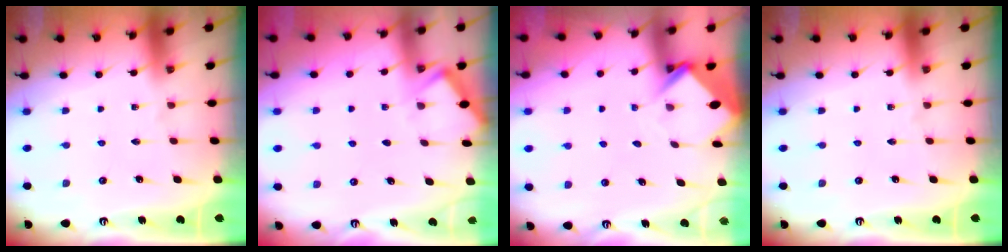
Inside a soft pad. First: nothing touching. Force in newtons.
{"total": 2.1, "press": 2.1, "slide": 0.3}
{"total": 3.9, "press": 3.9, "slide": 0.3}
{"total": 0.0}